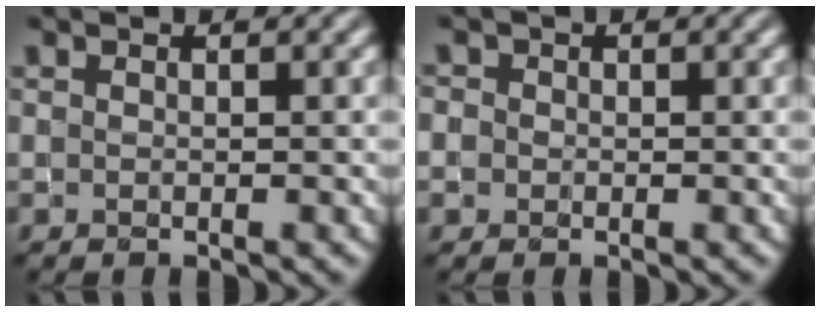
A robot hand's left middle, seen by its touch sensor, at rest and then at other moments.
{"total": 1.2, "force": [0.0, 1.2, 0.0], "torque": [0.007, 0.003, -0.005]}